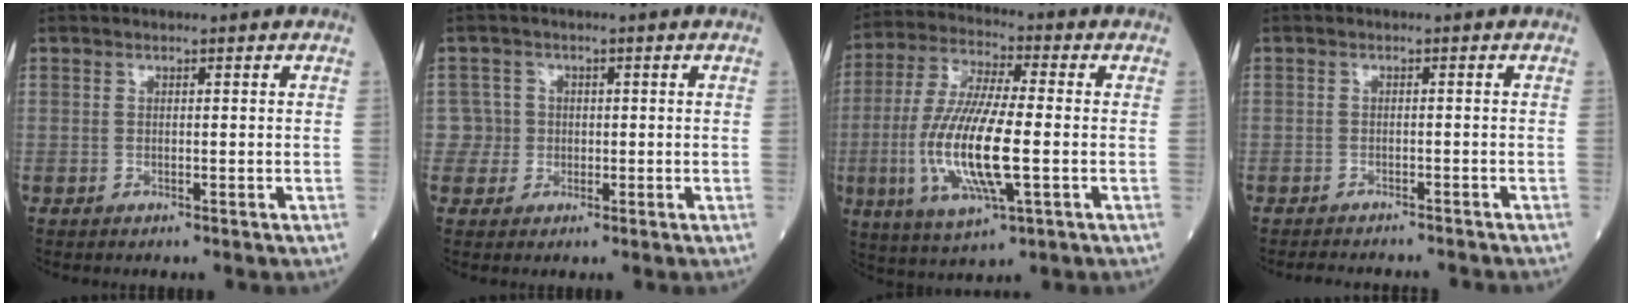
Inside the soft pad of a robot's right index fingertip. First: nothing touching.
{"total": 2.6, "force": [-0.3, 2.5, -0.5], "torque": [0.023, 0.010, -0.009]}
{"total": 14.8, "force": [-2.6, 2.7, 14.4], "torque": [-0.301, -0.013, -0.048]}
{"total": 6.2, "force": [-6.0, 1.1, 1.3], "torque": [-0.012, -0.005, -0.077]}